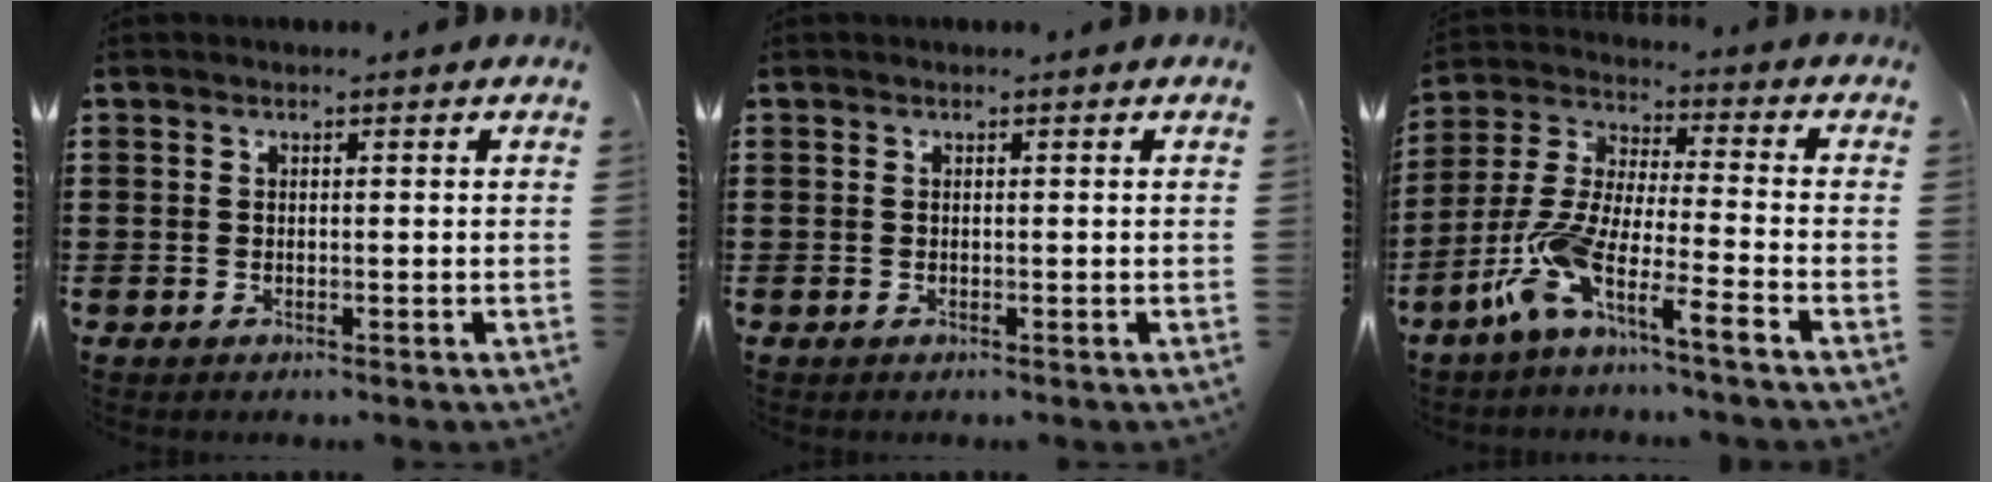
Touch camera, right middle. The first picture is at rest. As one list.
[{"total": 0.0}, {"total": 8.4, "force": [-6.8, -0.4, 4.9], "torque": [-0.140, -0.029, -0.149]}]